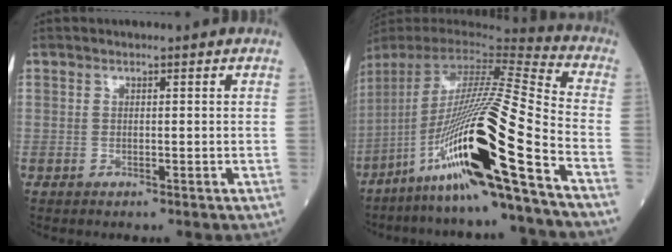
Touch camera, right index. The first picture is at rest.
{"total": 23.5, "force": [-11.5, -0.9, 20.5], "torque": [-0.383, -0.038, -0.215]}